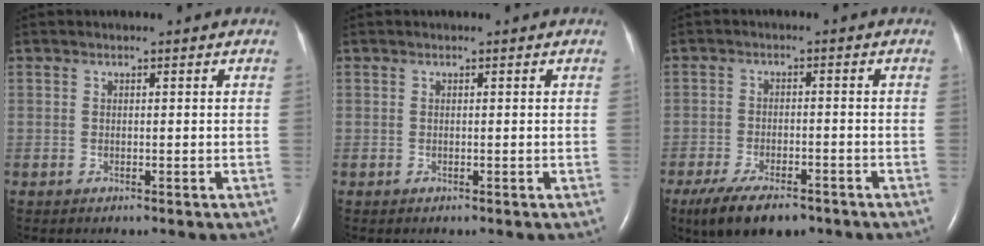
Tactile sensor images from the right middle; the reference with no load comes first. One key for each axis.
{"total": 0.0}
{"total": 9.2, "fx": -6.7, "fy": 3.3, "fz": 5.5, "tx": -0.095, "ty": -0.010, "tz": -0.107}